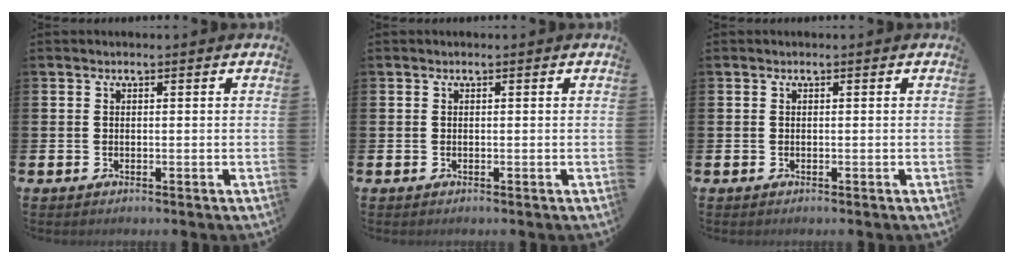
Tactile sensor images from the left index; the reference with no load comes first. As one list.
[{"total": 0.0}, {"total": 0.0}]